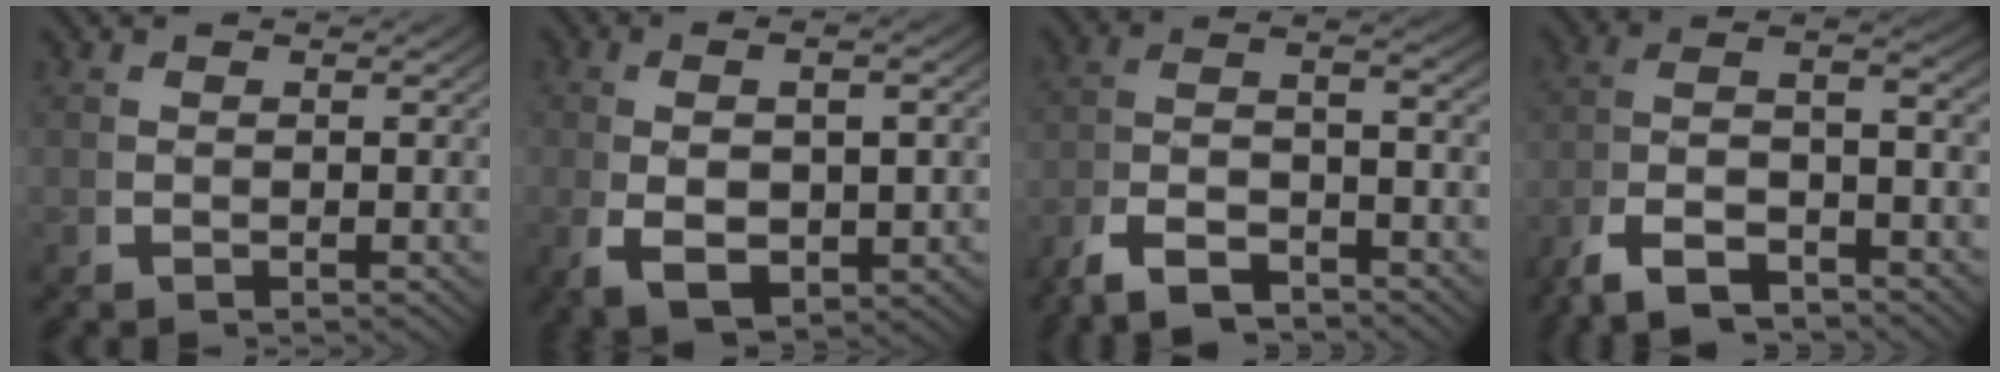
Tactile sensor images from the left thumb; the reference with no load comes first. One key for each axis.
{"total": 6.9, "fx": -1.4, "fy": 3.8, "fz": 5.7, "tx": -0.122, "ty": -0.023, "tz": 0.000}
{"total": 6.1, "fx": -3.0, "fy": 3.1, "fz": 4.4, "tx": -0.080, "ty": -0.009, "tz": -0.054}
{"total": 8.0, "fx": -2.8, "fy": 4.6, "fz": 5.9, "tx": -0.112, "ty": -0.011, "tz": -0.051}